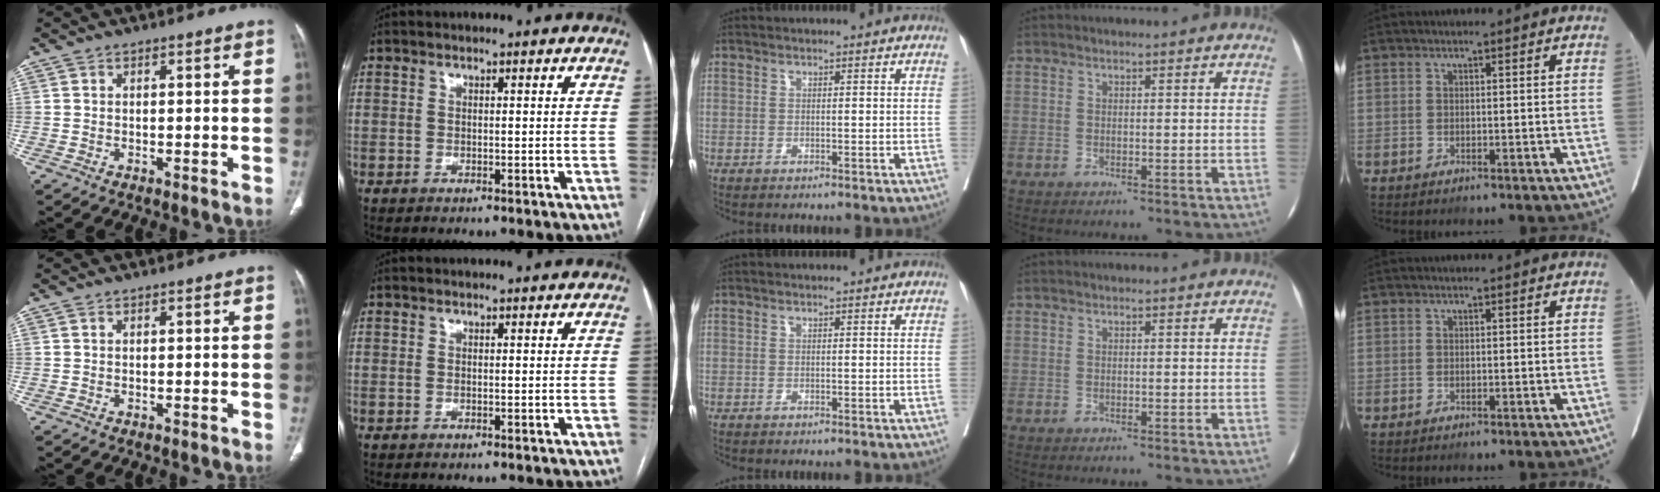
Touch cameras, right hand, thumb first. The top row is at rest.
{}